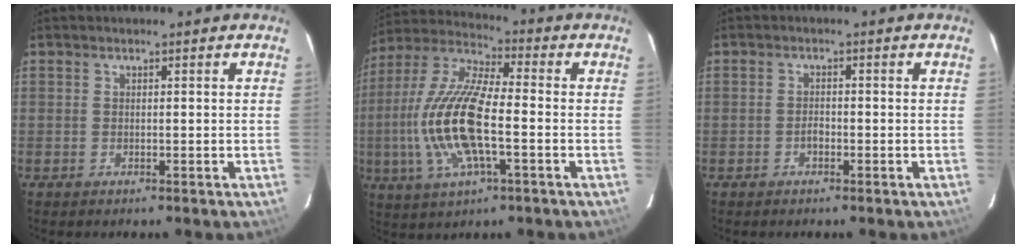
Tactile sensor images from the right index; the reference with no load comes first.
{"total": 17.1, "force": [-3.2, 5.2, 16.0], "torque": [-0.333, -0.002, -0.068]}
{"total": 1.3, "force": [-0.8, 0.7, 0.8], "torque": [-0.016, 0.004, -0.014]}